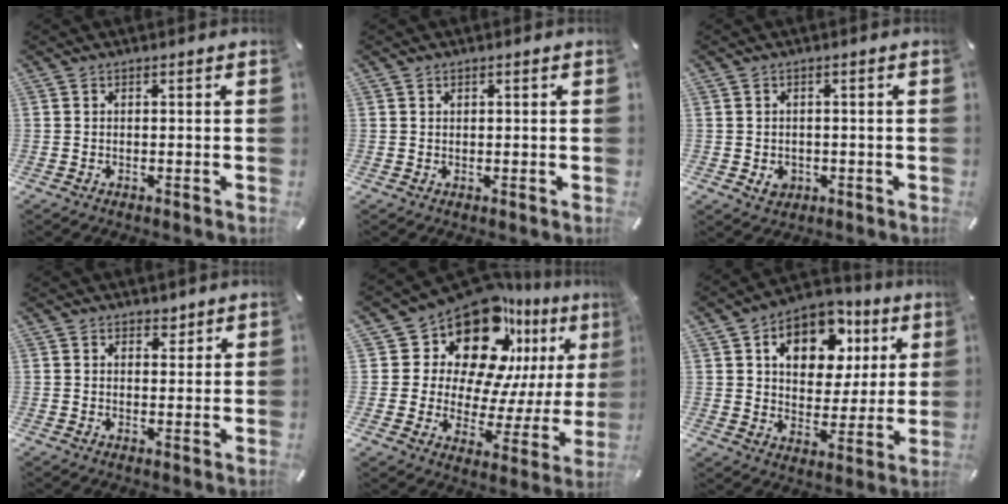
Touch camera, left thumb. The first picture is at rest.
{"total": 0.5, "force": [0.3, 0.4, 0.1], "torque": [-0.002, 0.000, 0.006]}
{"total": 3.2, "force": [-0.7, 2.8, 1.4], "torque": [-0.006, -0.001, -0.013]}
{"total": 2.6, "force": [1.8, 1.9, 0.4], "torque": [0.005, -0.005, 0.029]}
{"total": 19.6, "force": [12.8, 11.3, 9.6], "torque": [-0.147, -0.113, 0.222]}
{"total": 14.2, "force": [6.0, 10.1, 7.9], "torque": [-0.123, -0.020, 0.108]}